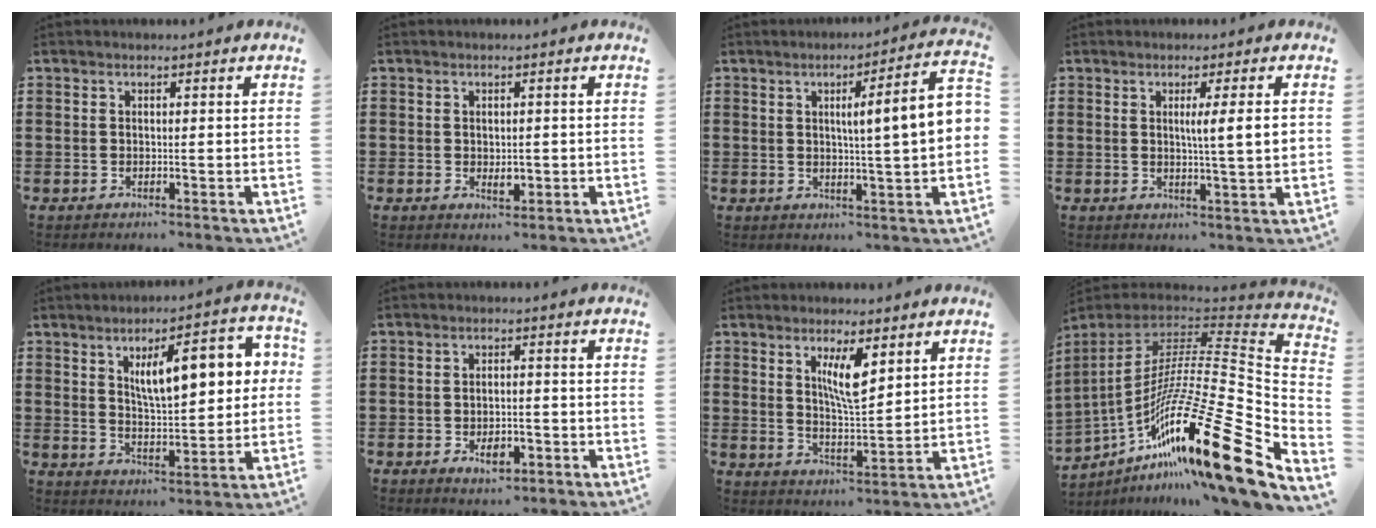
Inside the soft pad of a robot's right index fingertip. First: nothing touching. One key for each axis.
{"total": 2.1, "fx": -0.1, "fy": 1.2, "fz": 1.7, "tx": -0.024, "ty": 0.000, "tz": -0.004}
{"total": 7.9, "fx": 1.0, "fy": 0.3, "fz": 7.8, "tx": -0.127, "ty": -0.010, "tz": 0.008}
{"total": 5.6, "fx": 1.0, "fy": 0.0, "fz": 5.5, "tx": -0.097, "ty": -0.007, "tz": 0.011}
{"total": 10.2, "fx": 3.3, "fy": 3.7, "fz": 8.9, "tx": -0.142, "ty": -0.003, "tz": 0.049}
{"total": 3.6, "fx": -1.8, "fy": 1.7, "fz": 2.6, "tx": -0.045, "ty": 0.004, "tz": -0.033}
{"total": 6.3, "fx": 3.1, "fy": 1.6, "fz": 5.2, "tx": -0.103, "ty": 0.000, "tz": 0.050}
{"total": 23.5, "fx": -12.2, "fy": 3.8, "fz": 19.7, "tx": -0.346, "ty": -0.005, "tz": -0.224}